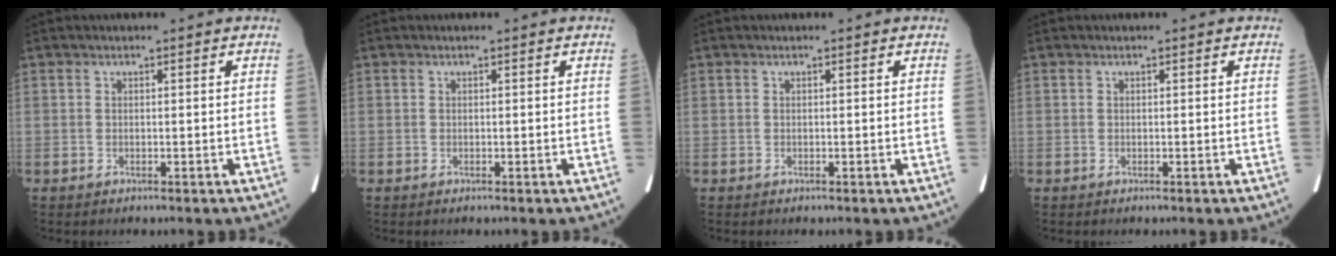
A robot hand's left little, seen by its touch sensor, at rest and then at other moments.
{"total": 0.0}
{"total": 0.0}
{"total": 0.0}